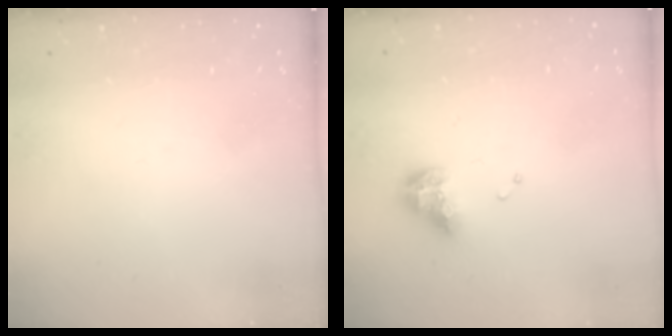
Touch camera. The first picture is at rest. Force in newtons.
{"total": 10.1, "press": 10.1, "slide": 1.0}